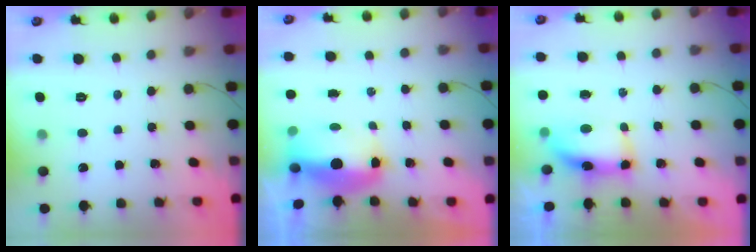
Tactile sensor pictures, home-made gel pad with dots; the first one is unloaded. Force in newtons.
{"total": 7.8, "press": 7.7, "slide": 1.4}
{"total": 8.1, "press": 8.0, "slide": 0.7}